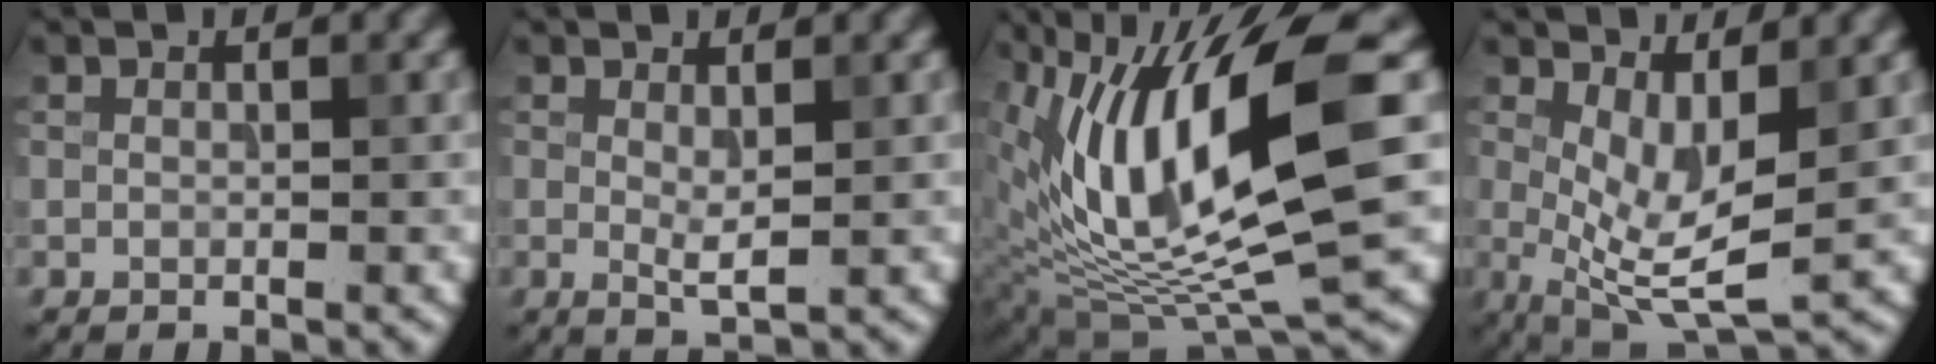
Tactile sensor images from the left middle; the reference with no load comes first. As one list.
[{"total": 1.6, "force": [0.4, 0.3, 1.5], "torque": [-0.028, -0.007, 0.010]}, {"total": 13.1, "force": [2.2, 4.2, 12.2], "torque": [-0.230, -0.004, 0.039]}, {"total": 5.3, "force": [0.8, 2.0, 4.9], "torque": [-0.100, -0.018, 0.018]}]